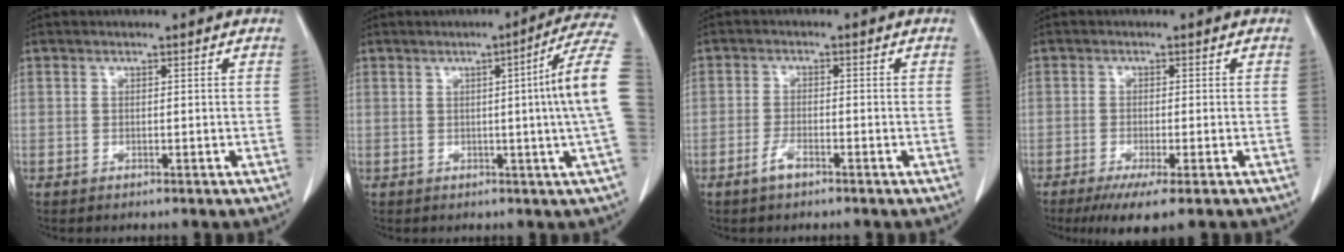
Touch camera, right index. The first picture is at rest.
{"total": 10.7, "force": [0.3, -2.4, 10.4], "torque": [-0.120, 0.002, -0.003]}
{"total": 2.5, "force": [-1.7, 0.5, 1.7], "torque": [-0.038, 0.000, -0.034]}
{"total": 6.0, "force": [-3.9, 0.4, 4.5], "torque": [-0.068, -0.016, -0.060]}